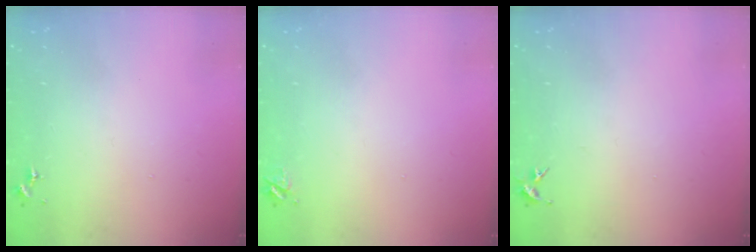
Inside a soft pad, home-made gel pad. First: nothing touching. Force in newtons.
{"total": 3.7, "press": 3.6, "slide": 0.5}
{"total": 3.6, "press": 3.5, "slide": 0.4}